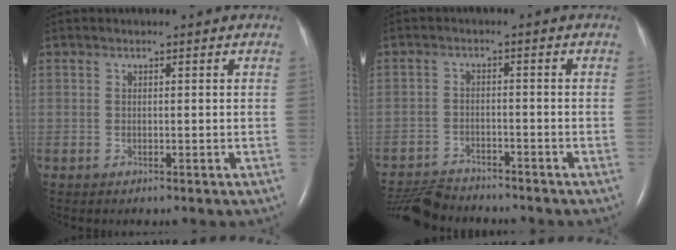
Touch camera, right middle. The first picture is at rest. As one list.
[{"total": 8.5, "force": [-8.3, 1.4, 1.6], "torque": [-0.033, -0.009, -0.141]}]